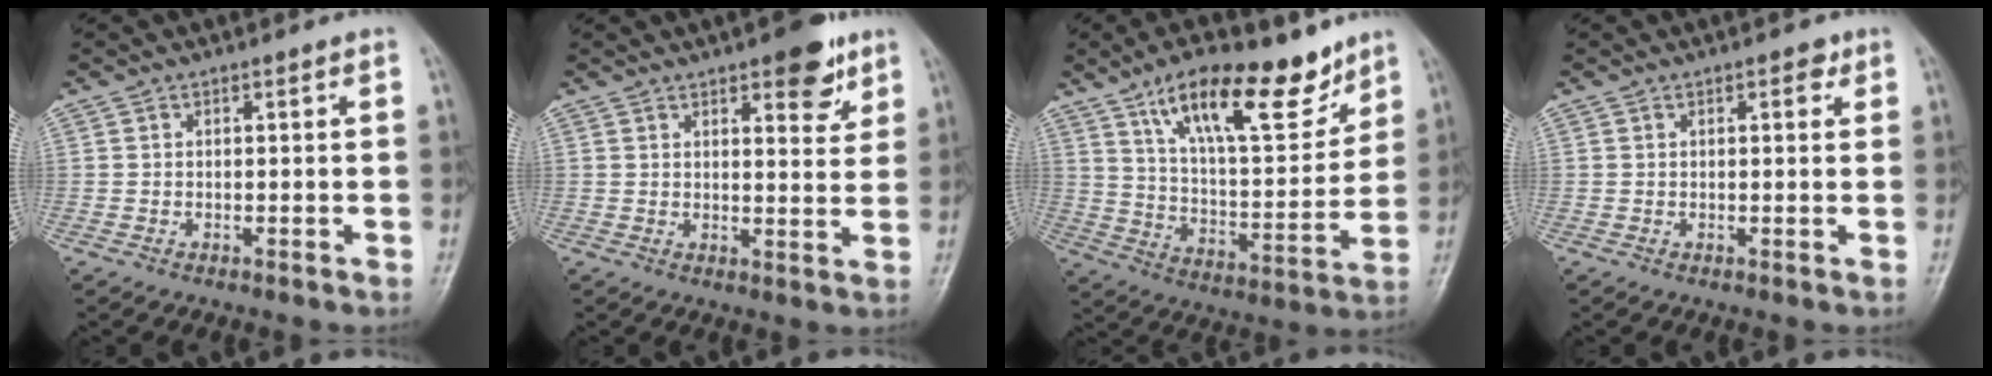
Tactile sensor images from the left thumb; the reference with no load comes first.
{"total": 8.1, "force": [4.8, 3.1, 5.7], "torque": [-0.049, -0.023, 0.059]}
{"total": 20.0, "force": [12.8, 7.5, 13.5], "torque": [-0.174, -0.066, 0.218]}
{"total": 2.0, "force": [0.9, 1.1, 1.4], "torque": [-0.009, 0.000, 0.009]}